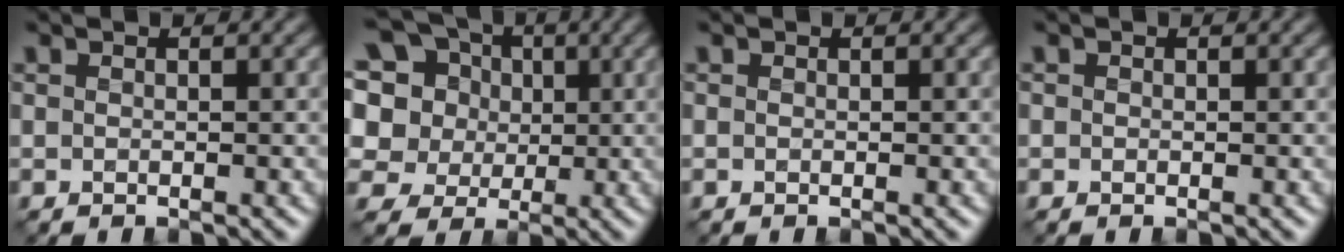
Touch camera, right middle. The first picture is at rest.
{"total": 15.3, "force": [5.7, 12.6, 6.7], "torque": [-0.199, 0.048, 0.091]}
{"total": 0.0}
{"total": 0.0}